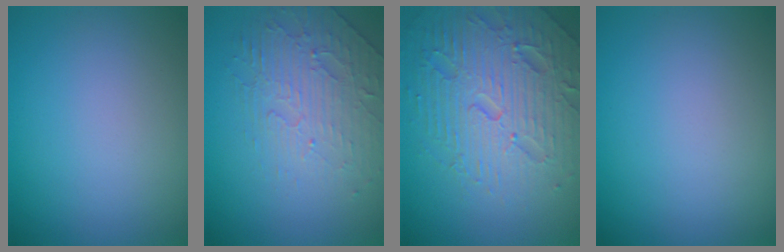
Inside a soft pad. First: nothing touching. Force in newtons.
{"total": 2.8, "press": 2.3, "slide": 1.6}
{"total": 7.4, "press": 7.3, "slide": 1.6}
{"total": 0.0}